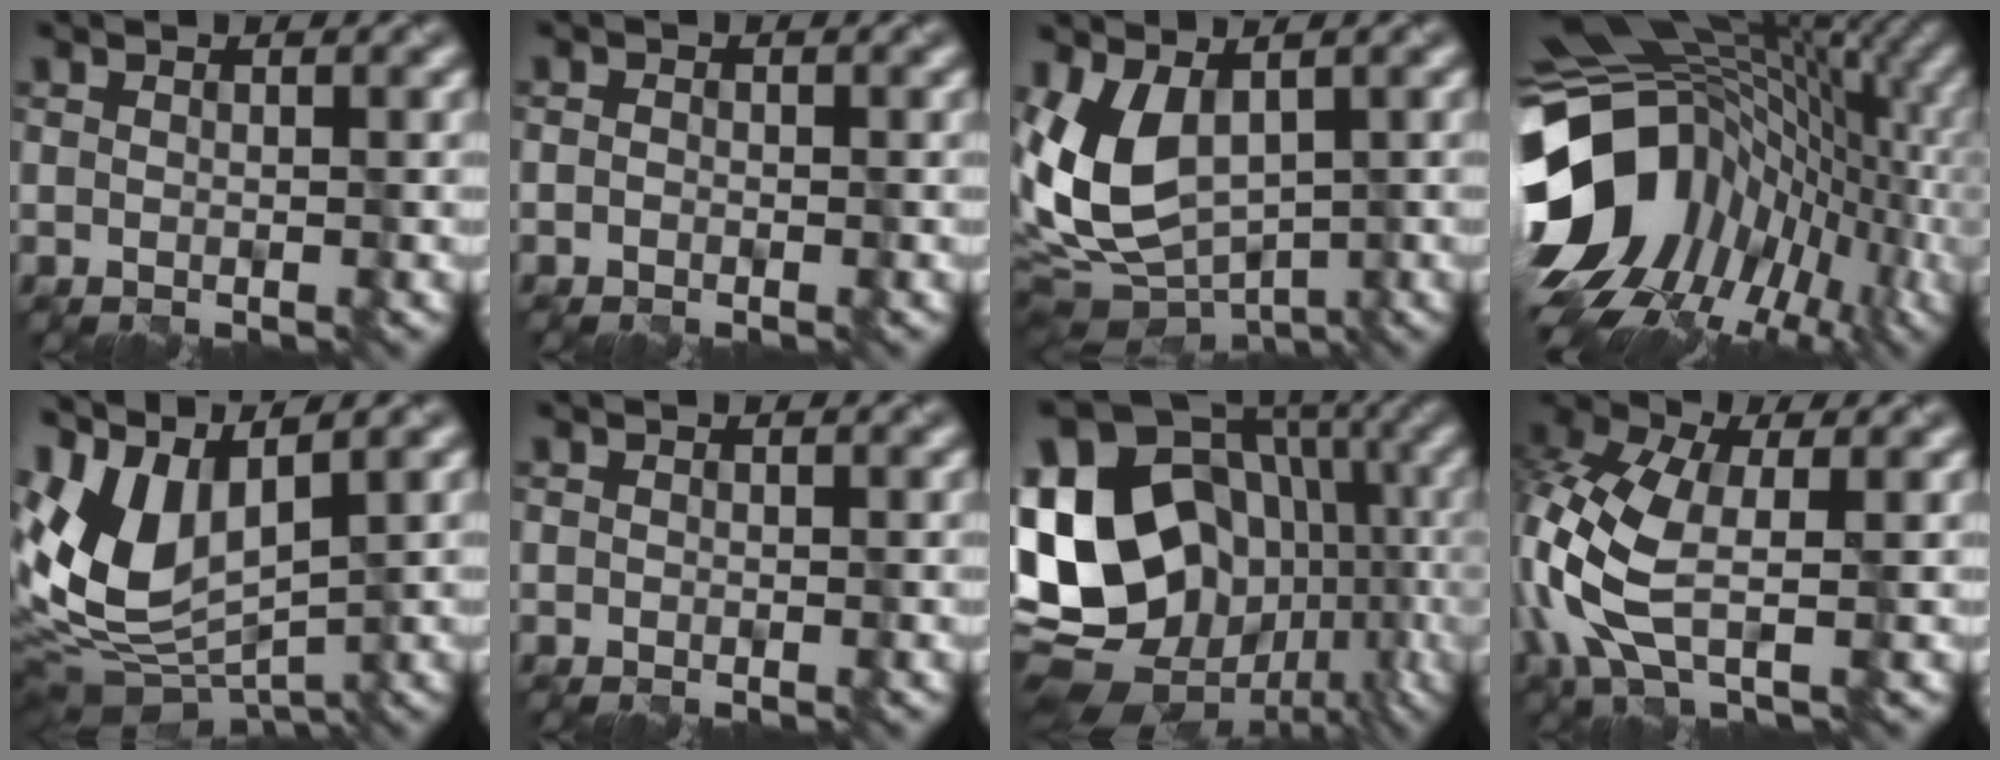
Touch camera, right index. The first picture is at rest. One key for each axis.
{"total": 0.7, "fx": -0.4, "fy": 0.5, "fz": 0.3, "tx": -0.004, "ty": 0.001, "tz": -0.013}
{"total": 7.6, "fx": 0.4, "fy": 4.4, "fz": 6.1, "tx": -0.137, "ty": -0.019, "tz": 0.009}
{"total": 15.8, "fx": -1.9, "fy": 11.7, "fz": 10.6, "tx": -0.199, "ty": 0.011, "tz": -0.030}
{"total": 8.9, "fx": 1.8, "fy": 4.8, "fz": 7.2, "tx": -0.165, "ty": -0.011, "tz": 0.041}
{"total": 0.0}
{"total": 19.4, "fx": -1.4, "fy": 15.3, "fz": 11.8, "tx": -0.182, "ty": -0.010, "tz": -0.002}
{"total": 9.1, "fx": -1.6, "fy": 4.6, "fz": 7.7, "tx": -0.206, "ty": 0.004, "tz": -0.045}